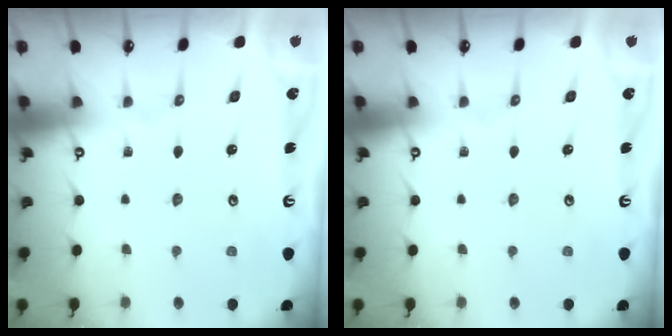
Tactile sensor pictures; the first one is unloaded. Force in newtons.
{"total": 0.0}